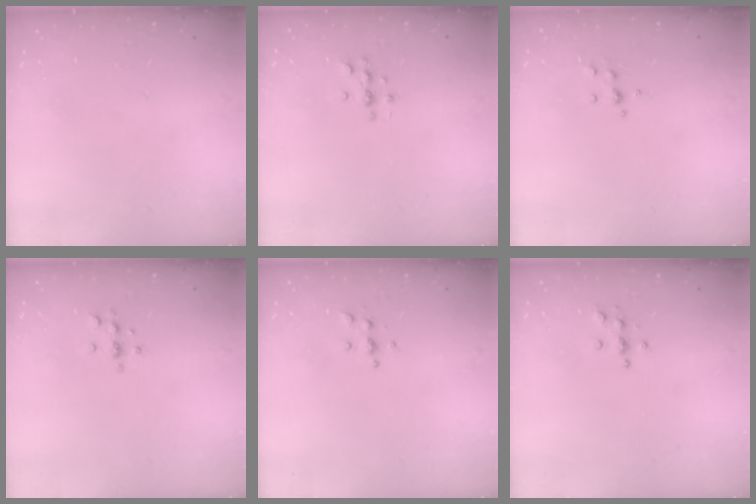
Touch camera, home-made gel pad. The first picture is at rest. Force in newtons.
{"total": 3.5, "press": 3.5, "slide": 0.4}
{"total": 5.9, "press": 5.9, "slide": 0.7}
{"total": 3.8, "press": 3.8, "slide": 0.4}
{"total": 4.8, "press": 4.8, "slide": 0.5}
{"total": 3.7, "press": 3.7, "slide": 0.4}